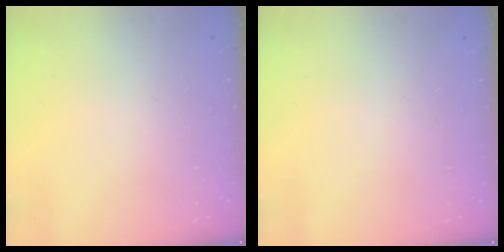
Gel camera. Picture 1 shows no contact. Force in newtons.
{"total": 0.0}